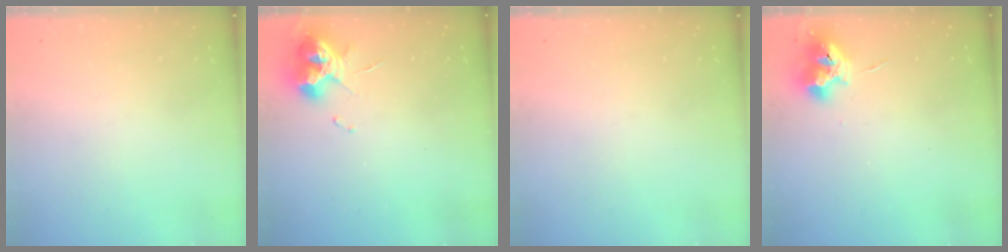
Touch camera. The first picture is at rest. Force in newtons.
{"total": 9.2, "press": 9.2, "slide": 0.9}
{"total": 0.0}
{"total": 11.0, "press": 11.0, "slide": 0.8}